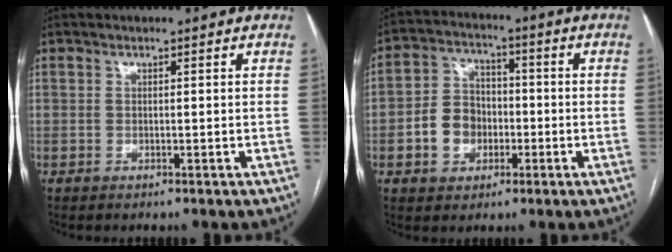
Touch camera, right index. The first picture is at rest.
{"total": 7.7, "force": [-1.9, 6.2, 4.1], "torque": [-0.090, 0.024, -0.030]}